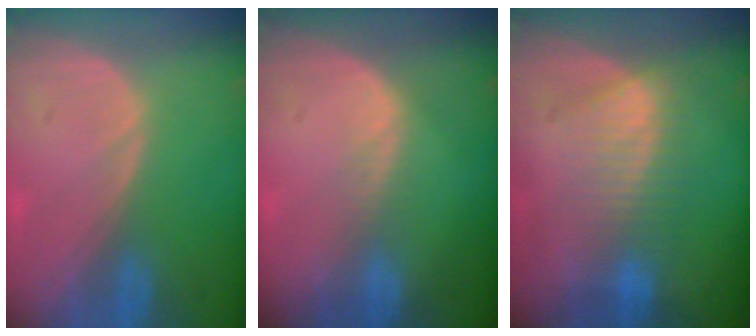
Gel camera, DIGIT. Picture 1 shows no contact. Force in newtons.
{"total": 2.0, "press": 1.1, "slide": 1.7}
{"total": 6.6, "press": 6.5, "slide": 0.9}